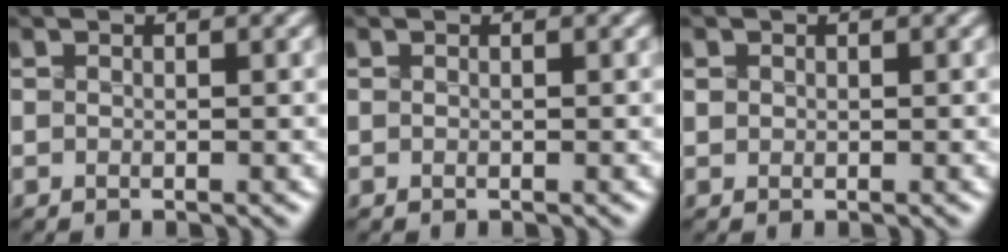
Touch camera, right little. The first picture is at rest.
{"total": 0.0}
{"total": 1.0, "force": [0.4, 0.8, 0.4], "torque": [-0.014, 0.008, 0.016]}